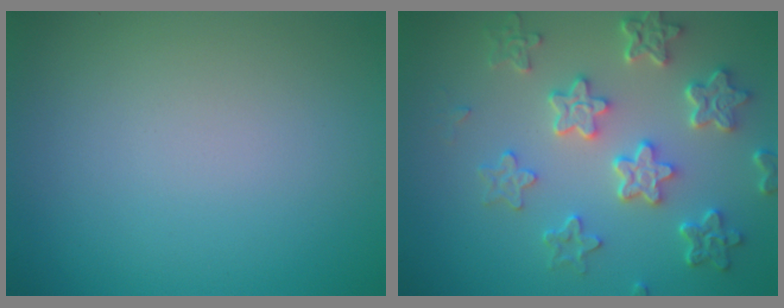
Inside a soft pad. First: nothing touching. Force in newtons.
{"total": 5.8, "press": 4.6, "slide": 3.6}